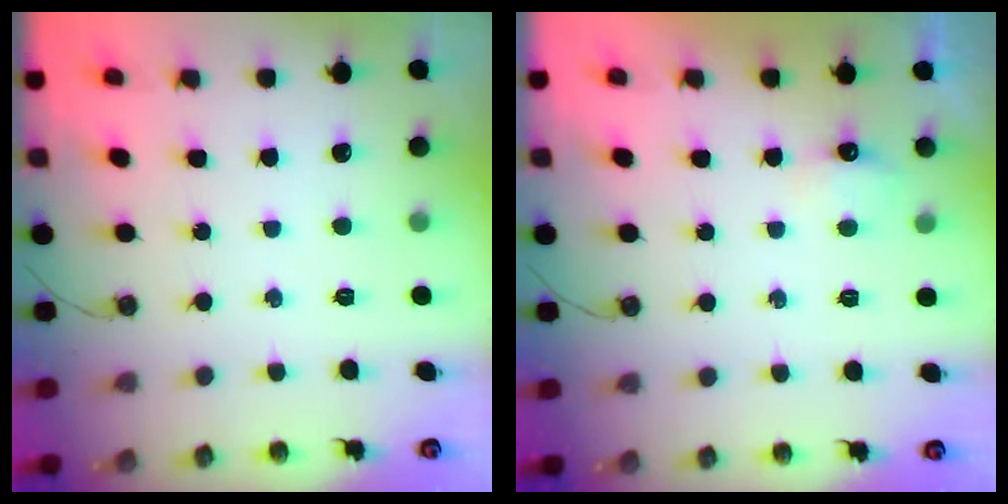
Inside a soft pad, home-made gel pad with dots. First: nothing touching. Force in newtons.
{"total": 4.5, "press": 4.5, "slide": 0.6}